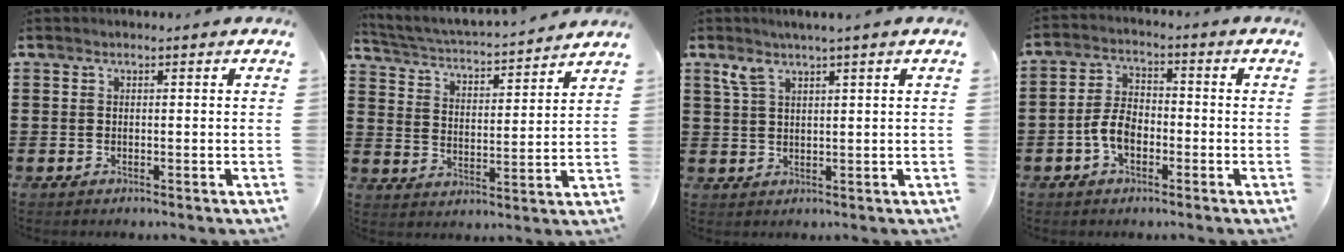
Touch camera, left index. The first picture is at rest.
{"total": 3.2, "force": [3.1, -0.1, 0.8], "torque": [-0.036, -0.031, 0.044]}
{"total": 3.2, "force": [2.1, 0.6, 2.3], "torque": [-0.053, 0.003, 0.038]}
{"total": 5.2, "force": [-1.9, 3.0, 3.9], "torque": [-0.094, 0.001, -0.041]}